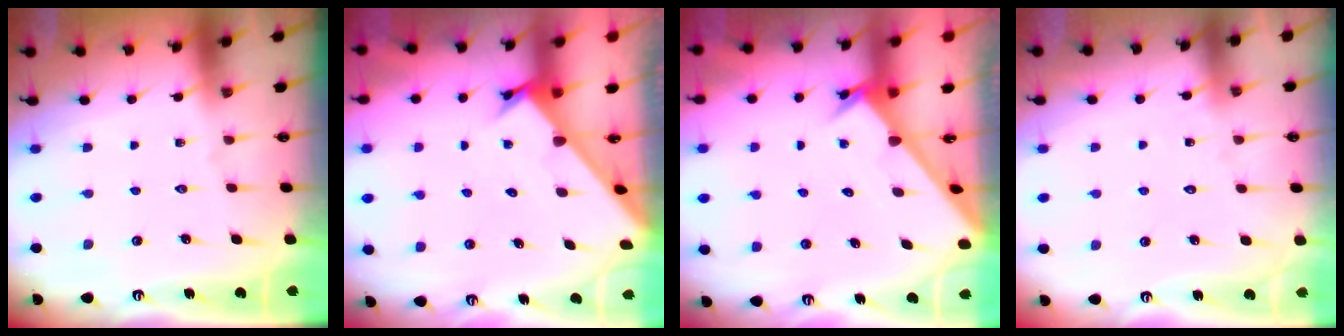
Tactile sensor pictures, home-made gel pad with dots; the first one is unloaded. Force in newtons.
{"total": 2.2, "press": 2.2, "slide": 0.2}
{"total": 2.4, "press": 2.4, "slide": 0.2}
{"total": 5.1, "press": 5.1, "slide": 0.4}